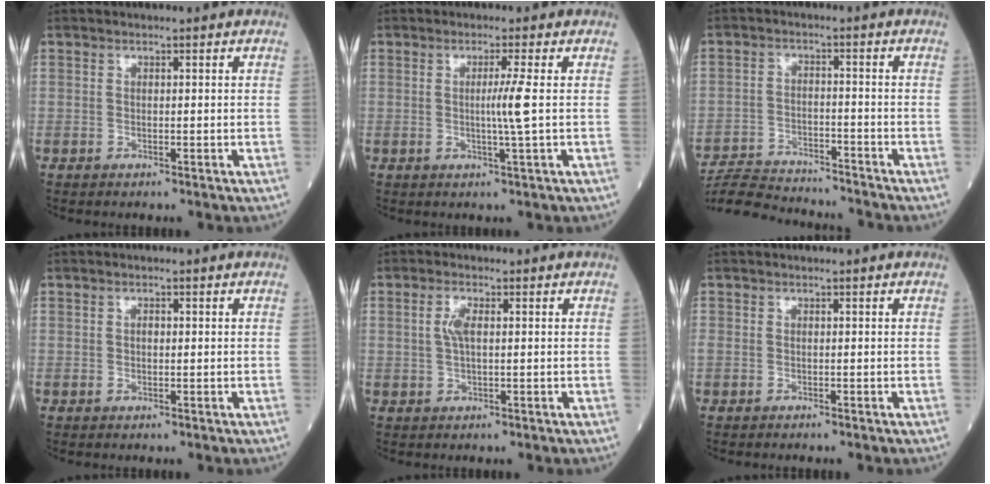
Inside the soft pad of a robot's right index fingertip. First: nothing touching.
{"total": 3.4, "force": [0.0, -1.2, 3.1], "torque": [-0.056, -0.008, 0.000]}
{"total": 12.2, "force": [-11.9, 1.1, 2.4], "torque": [-0.047, 0.007, -0.189]}
{"total": 0.8, "force": [0.0, 0.4, 0.7], "torque": [-0.015, 0.001, 0.000]}
{"total": 2.7, "force": [0.5, 0.9, 2.6], "torque": [-0.056, 0.005, 0.009]}
{"total": 0.9, "force": [-0.6, 0.5, 0.4], "torque": [-0.016, -0.002, -0.010]}